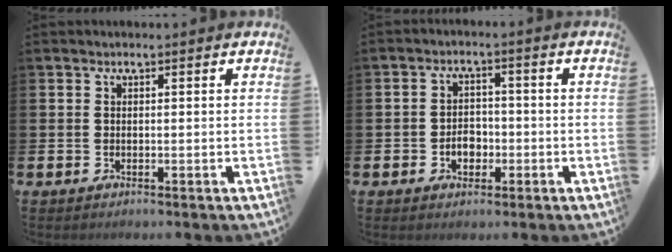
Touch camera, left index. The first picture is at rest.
{"total": 3.3, "force": [-1.1, 2.4, 1.9], "torque": [-0.026, -0.002, -0.025]}